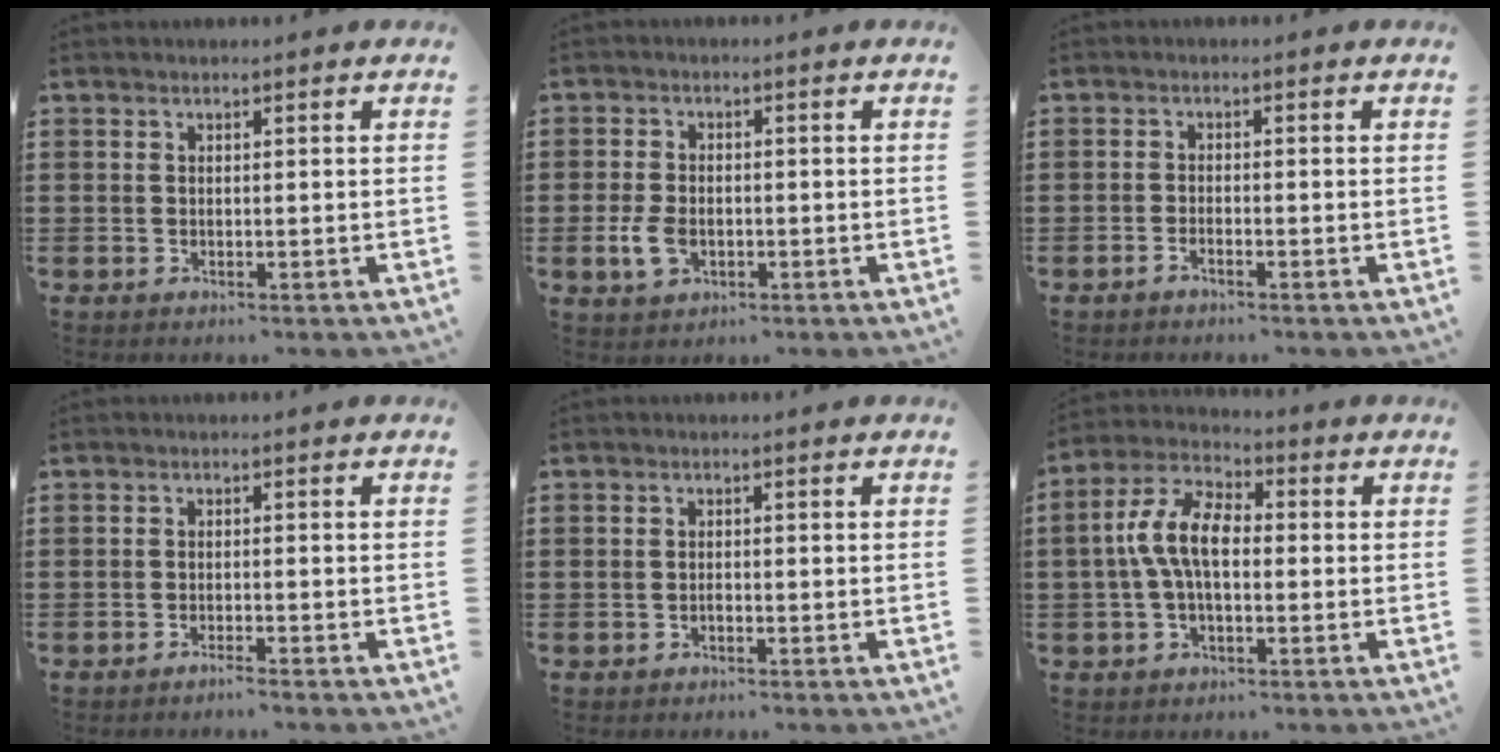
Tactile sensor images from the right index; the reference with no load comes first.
{"total": 4.0, "force": [-1.1, 2.6, 2.8], "torque": [-0.072, -0.005, -0.024]}
{"total": 1.2, "force": [-1.1, 0.0, 0.4], "torque": [-0.008, -0.001, -0.021]}
{"total": 1.3, "force": [-1.2, -0.2, 0.5], "torque": [-0.008, -0.001, -0.022]}
{"total": 0.8, "force": [-0.5, 0.6, 0.4], "torque": [-0.008, 0.000, -0.010]}
{"total": 8.4, "force": [-0.2, 4.1, 7.3], "torque": [-0.175, -0.001, -0.014]}